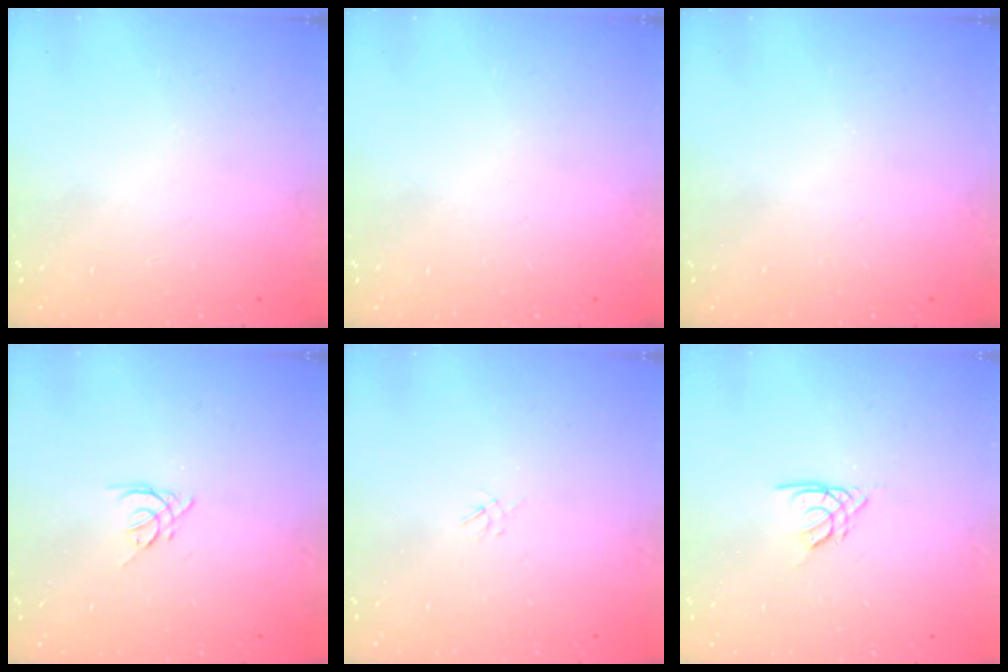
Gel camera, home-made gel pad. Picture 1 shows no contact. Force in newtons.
{"total": 0.0}
{"total": 0.0}
{"total": 3.4, "press": 3.3, "slide": 0.7}
{"total": 1.0, "press": 0.9, "slide": 0.4}
{"total": 2.2, "press": 2.1, "slide": 0.5}